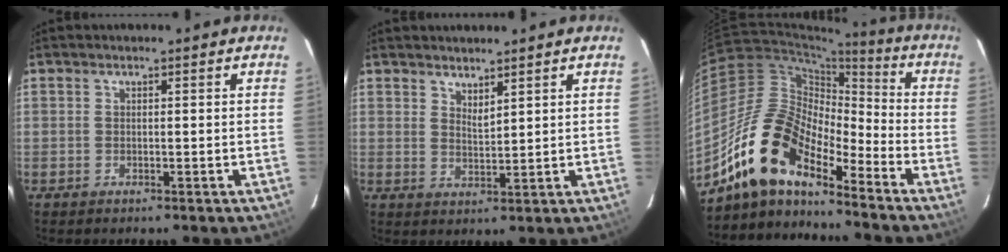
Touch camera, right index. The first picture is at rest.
{"total": 2.8, "force": [2.5, 0.6, 1.3], "torque": [-0.021, -0.001, 0.043]}
{"total": 15.5, "force": [-12.2, 5.2, 8.1], "torque": [-0.141, 0.004, -0.246]}